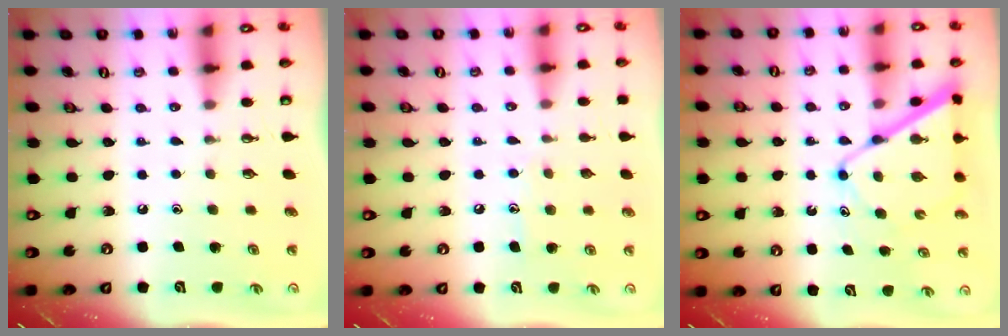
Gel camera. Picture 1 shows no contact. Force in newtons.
{"total": 6.1, "press": 6.1, "slide": 0.3}
{"total": 10.7, "press": 10.6, "slide": 1.0}